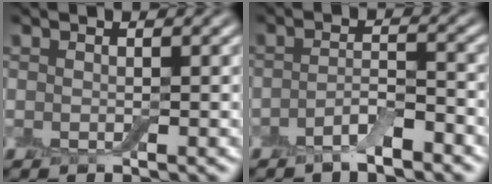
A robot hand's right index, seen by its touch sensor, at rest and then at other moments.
{"total": 2.9, "force": [-1.9, 0.8, 2.0], "torque": [-0.038, 0.007, -0.039]}